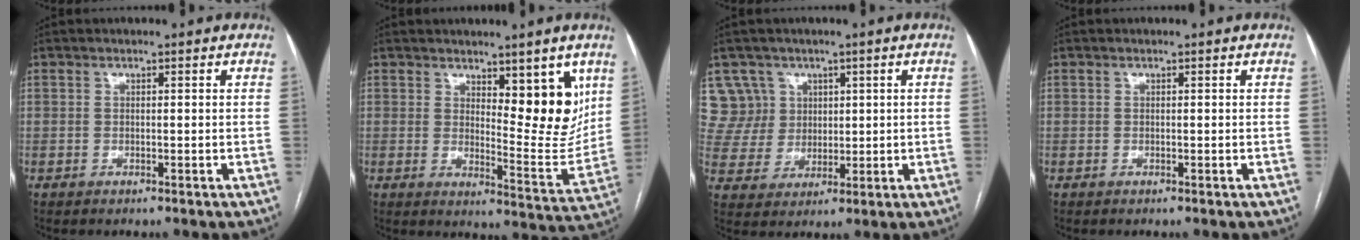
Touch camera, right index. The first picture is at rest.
{"total": 9.8, "force": [4.9, 2.9, 8.0], "torque": [-0.098, -0.017, 0.080]}
{"total": 7.4, "force": [3.4, 6.6, -0.4], "torque": [0.015, 0.021, 0.074]}
{"total": 0.0}